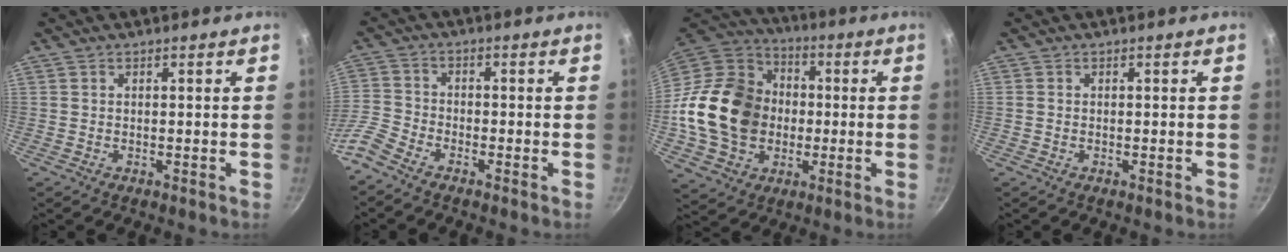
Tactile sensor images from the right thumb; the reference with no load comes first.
{"total": 6.1, "force": [-4.8, 2.7, 2.6], "torque": [-0.069, 0.032, -0.120]}
{"total": 22.4, "force": [-1.6, 18.0, 13.2], "torque": [-0.223, 0.037, -0.026]}
{"total": 0.0}